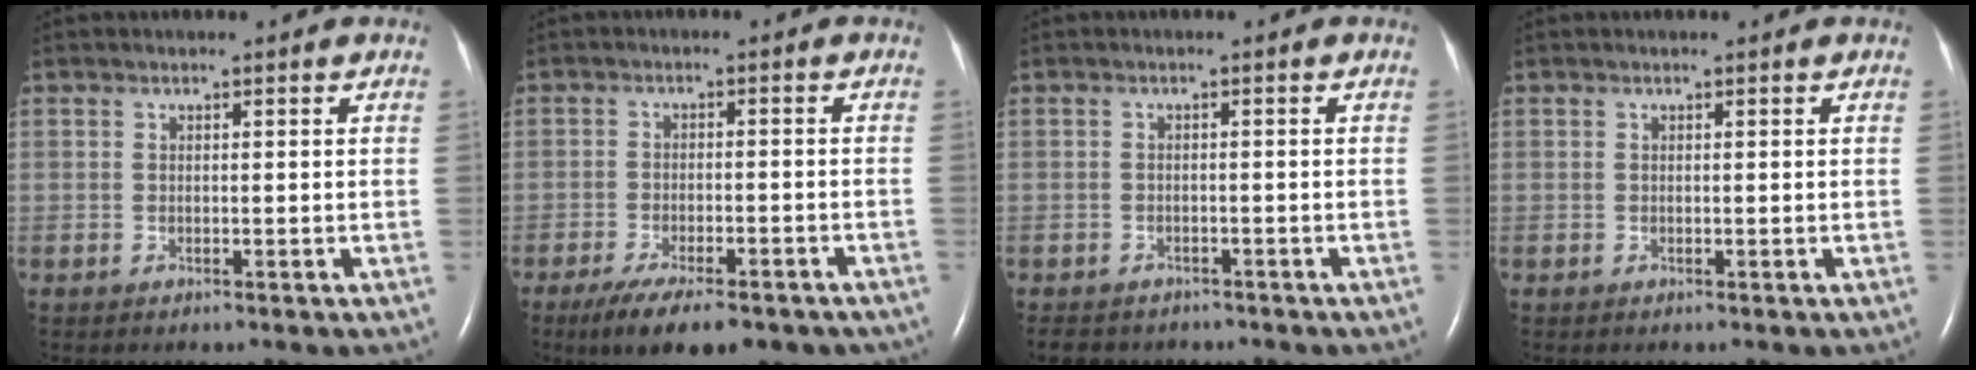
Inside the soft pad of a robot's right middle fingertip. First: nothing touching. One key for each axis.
{"total": 13.8, "fx": -10.4, "fy": 4.3, "fz": 8.0, "tx": -0.116, "ty": -0.007, "tz": -0.147}
{"total": 6.6, "fx": -5.7, "fy": 2.9, "fz": 1.6, "tx": -0.025, "ty": -0.001, "tz": -0.069}
{"total": 0.0}